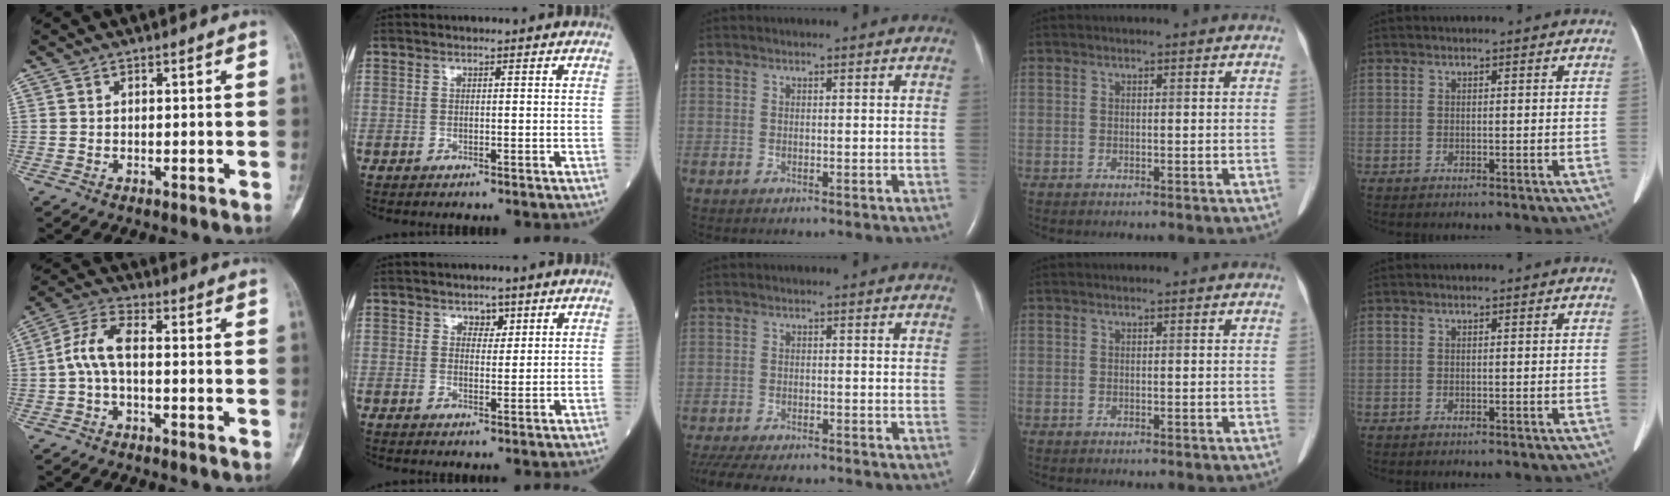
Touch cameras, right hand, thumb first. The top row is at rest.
{"thumb": {"total": 6.5, "force": [-0.7, 2.7, 5.9], "torque": [-0.129, 0.025, -0.023]}, "index": {"total": 2.1, "force": [1.3, 1.4, 1.0], "torque": [-0.007, -0.001, 0.018]}, "middle": {"total": 14.3, "force": [-12.2, 3.7, 6.3], "torque": [-0.144, -0.019, -0.167]}}